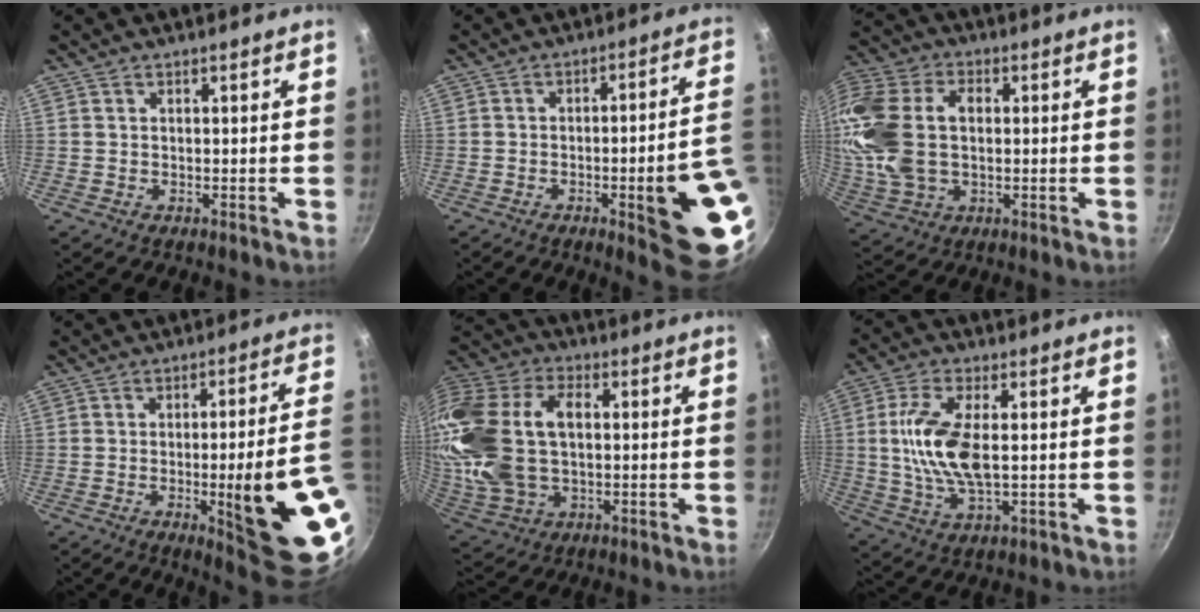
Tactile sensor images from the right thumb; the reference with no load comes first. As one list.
[{"total": 16.7, "force": [-3.9, 3.4, 15.9], "torque": [-0.169, 0.019, -0.046]}, {"total": 19.6, "force": [1.6, 13.3, 14.4], "torque": [-0.304, 0.025, 0.029]}, {"total": 20.7, "force": [-4.6, 3.5, 19.9], "torque": [-0.239, 0.006, -0.049]}, {"total": 24.3, "force": [1.9, 16.0, 18.2], "torque": [-0.379, 0.024, 0.040]}, {"total": 12.0, "force": [0.9, 5.3, 10.8], "torque": [-0.215, 0.001, 0.018]}]